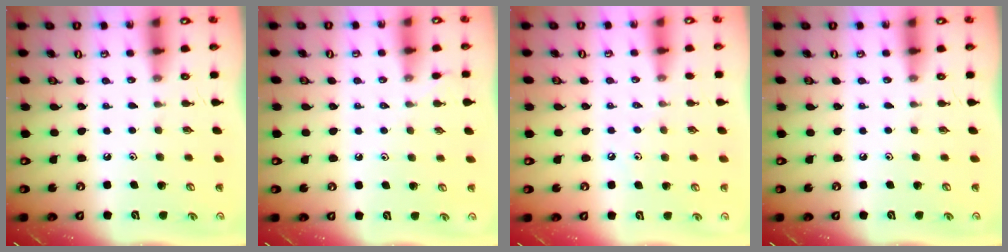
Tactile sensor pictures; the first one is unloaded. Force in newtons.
{"total": 2.9, "press": 2.9, "slide": 0.5}
{"total": 4.9, "press": 4.8, "slide": 0.8}
{"total": 0.0}